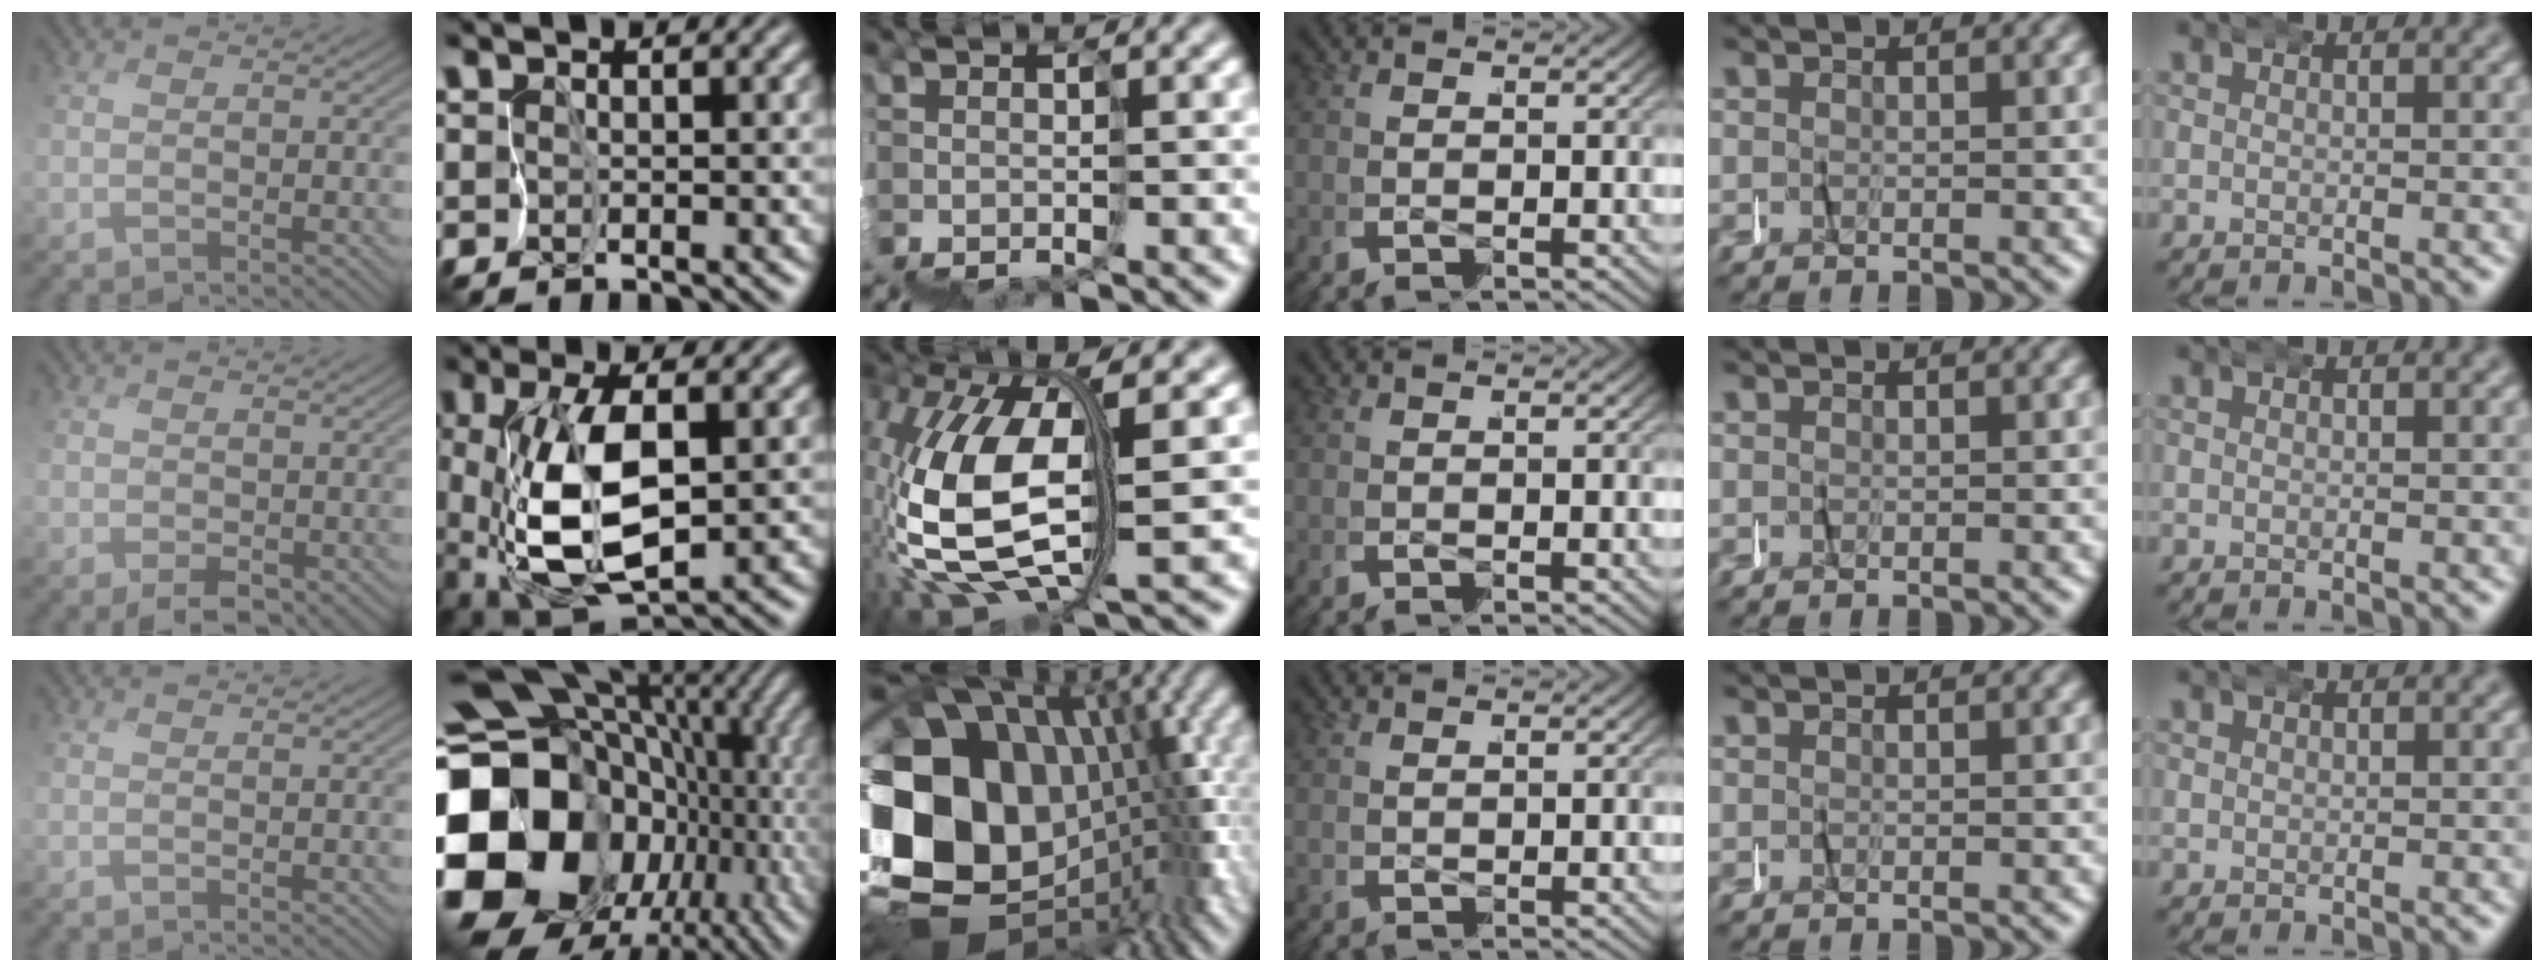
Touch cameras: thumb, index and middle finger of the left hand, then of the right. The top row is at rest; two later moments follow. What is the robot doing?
{"motion": "wrap", "object": "felt sheet"}